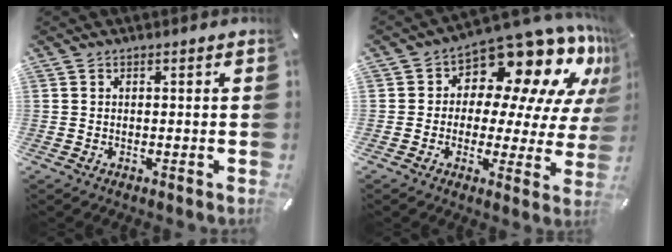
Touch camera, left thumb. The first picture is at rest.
{"total": 16.1, "force": [10.7, 7.8, 9.2], "torque": [-0.133, -0.102, 0.179]}